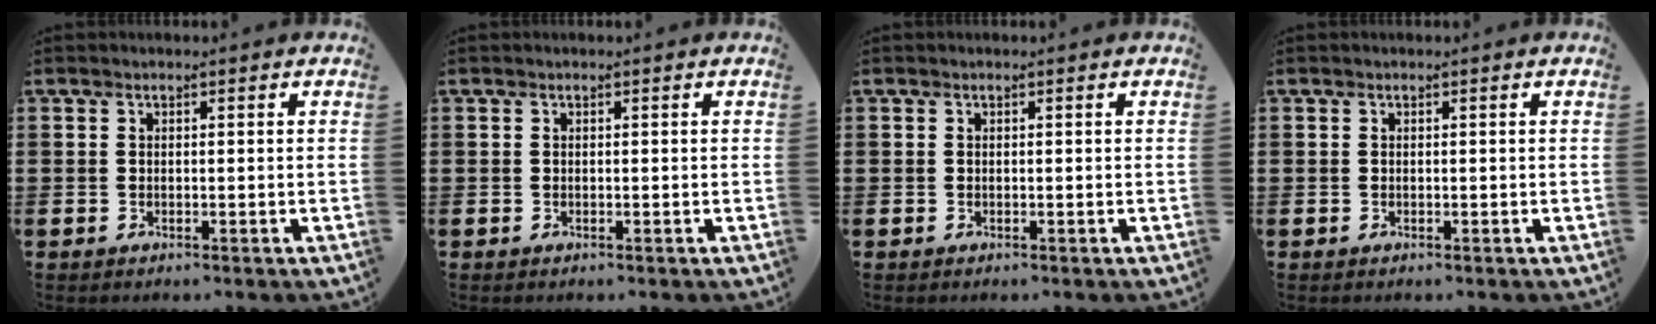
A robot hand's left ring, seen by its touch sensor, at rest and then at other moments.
{"total": 0.0}
{"total": 0.0}
{"total": 0.0}